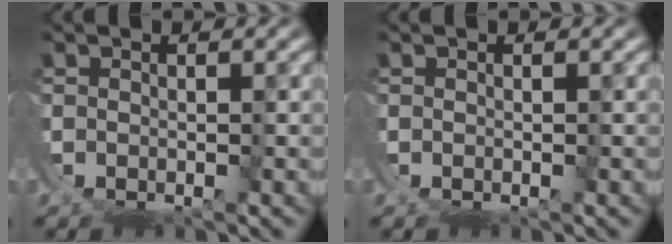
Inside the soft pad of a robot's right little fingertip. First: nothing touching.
{"total": 0.0}